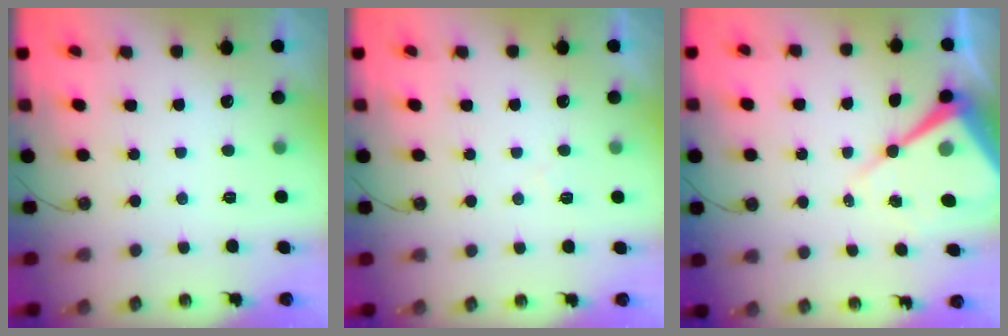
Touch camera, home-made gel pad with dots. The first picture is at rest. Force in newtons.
{"total": 4.3, "press": 4.3, "slide": 0.8}
{"total": 12.8, "press": 12.8, "slide": 1.2}